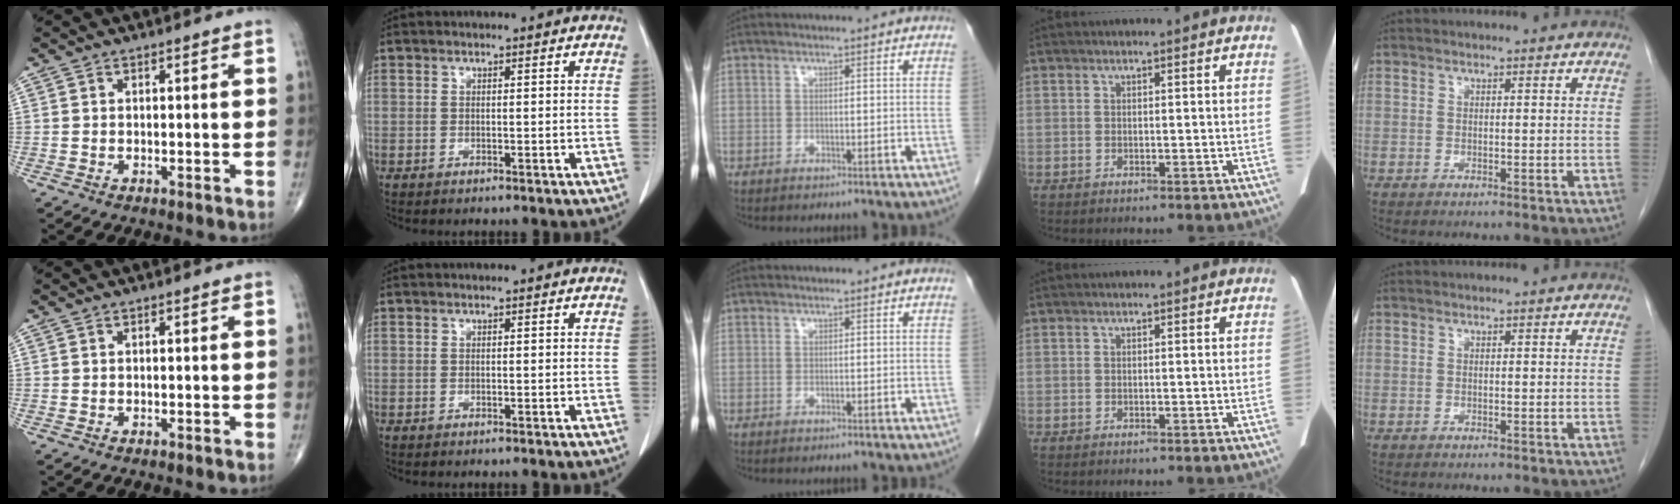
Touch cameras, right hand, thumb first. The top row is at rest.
{}